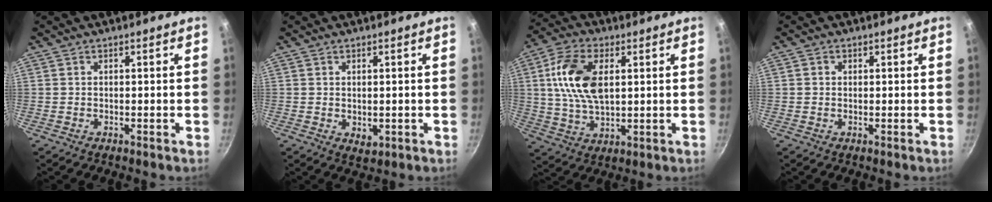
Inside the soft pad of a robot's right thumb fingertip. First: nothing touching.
{"total": 2.3, "force": [0.1, 1.6, 1.7], "torque": [-0.022, -0.008, 0.003]}
{"total": 13.6, "force": [2.9, 7.7, 10.8], "torque": [-0.194, 0.002, 0.051]}
{"total": 0.8, "force": [0.2, 0.8, 0.2], "torque": [0.000, 0.002, 0.001]}